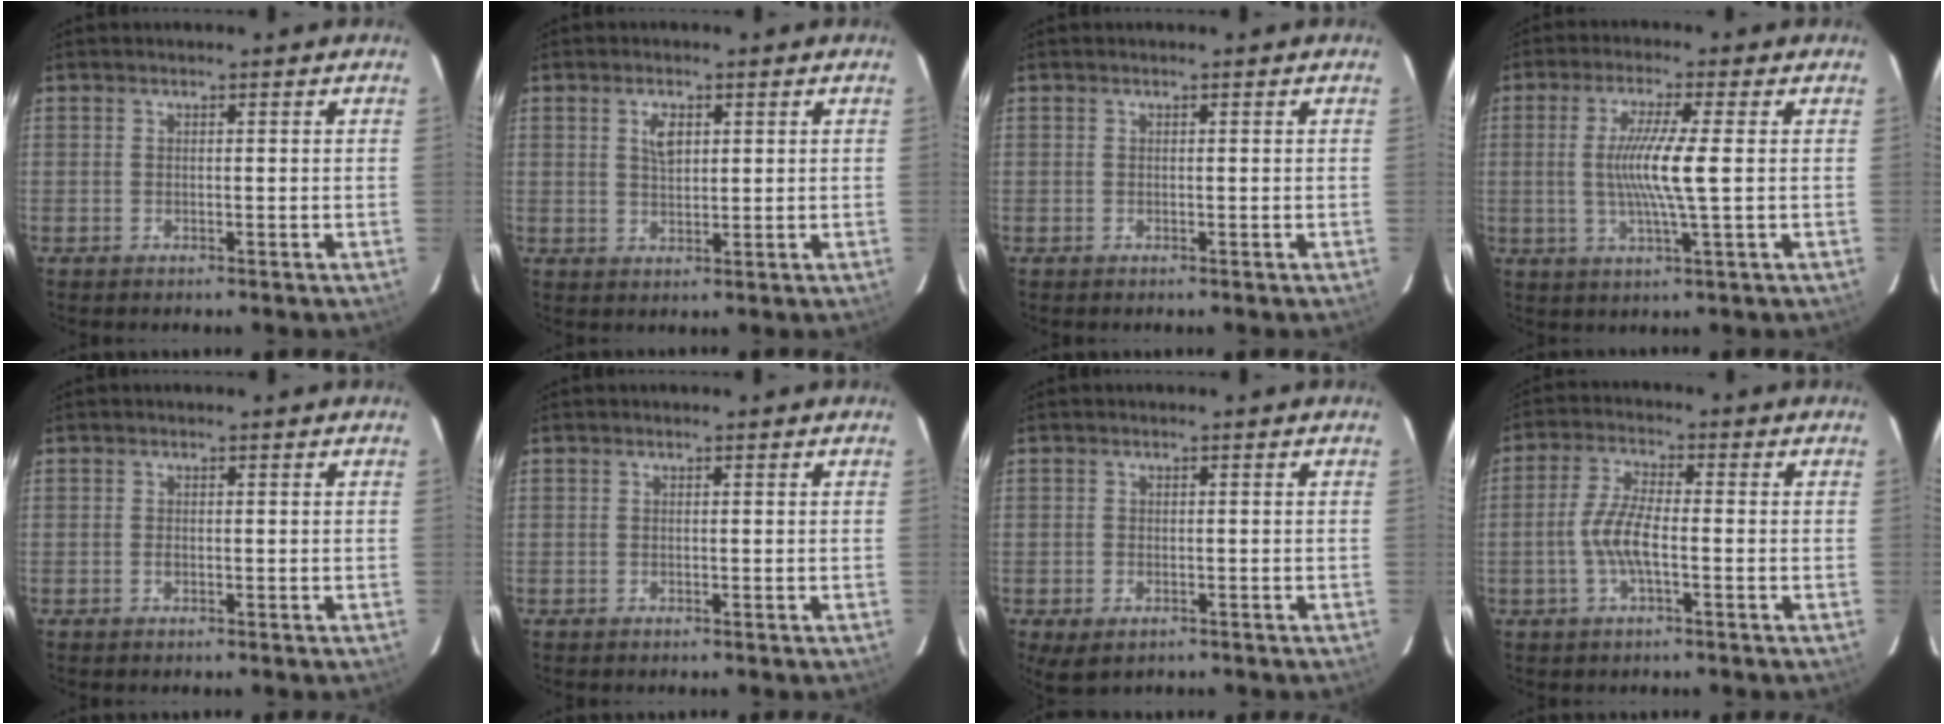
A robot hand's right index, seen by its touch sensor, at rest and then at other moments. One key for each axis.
{"total": 3.5, "fx": 1.3, "fy": 1.9, "fz": 2.7, "tx": -0.046, "ty": 0.005, "tz": 0.023}
{"total": 0.0}
{"total": 8.2, "fx": 0.0, "fy": -0.4, "fz": 8.2, "tx": -0.157, "ty": -0.008, "tz": 0.000}
{"total": 0.7, "fx": -0.2, "fy": 0.4, "fz": 0.5, "tx": -0.007, "ty": 0.001, "tz": -0.004}
{"total": 0.0}
{"total": 3.9, "fx": -1.9, "fy": 2.4, "fz": 2.3, "tx": -0.044, "ty": -0.014, "tz": -0.028}
{"total": 6.4, "fx": -1.6, "fy": 1.6, "fz": 5.9, "tx": -0.124, "ty": 0.004, "tz": -0.033}